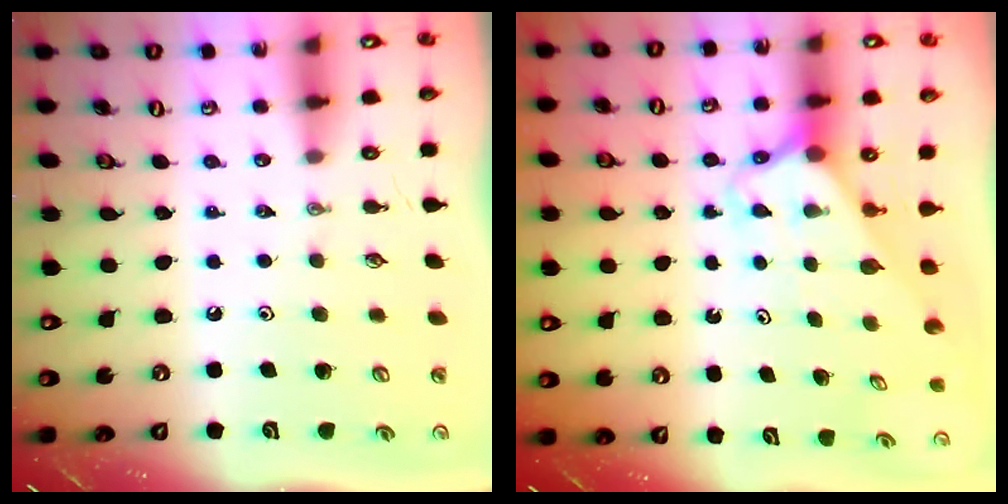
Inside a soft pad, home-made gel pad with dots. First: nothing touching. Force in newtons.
{"total": 2.4, "press": 2.4, "slide": 0.1}